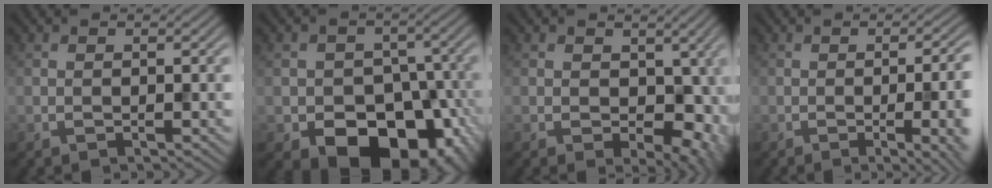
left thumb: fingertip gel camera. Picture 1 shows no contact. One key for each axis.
{"total": 13.2, "fx": -6.1, "fy": 9.7, "fz": 6.5, "tx": -0.085, "ty": -0.035, "tz": -0.096}
{"total": 7.6, "fx": -0.7, "fy": 5.2, "fz": 5.5, "tx": -0.076, "ty": -0.019, "tz": 0.000}
{"total": 11.1, "fx": -2.2, "fy": 4.4, "fz": 10.0, "tx": -0.084, "ty": 0.000, "tz": -0.028}